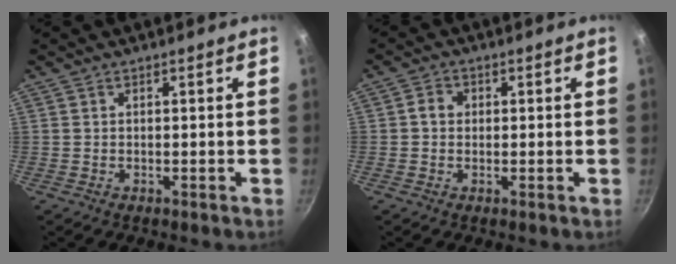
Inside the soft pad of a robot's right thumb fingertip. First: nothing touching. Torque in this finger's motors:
{"motor_torque": [1.57, 1.81, 0.83, -0.33, 0.14]}